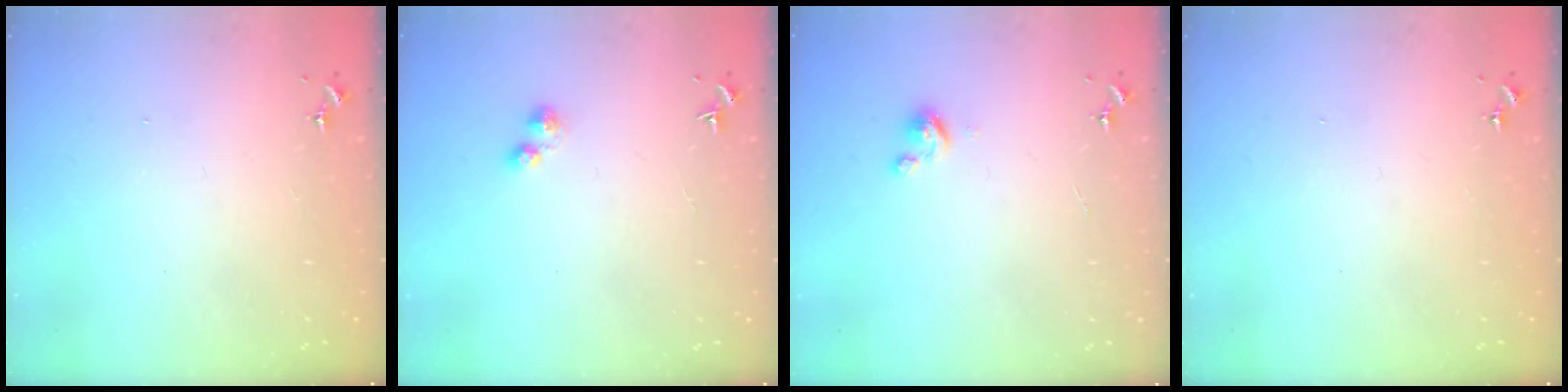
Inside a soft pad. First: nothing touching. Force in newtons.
{"total": 2.5, "press": 2.5, "slide": 0.4}
{"total": 3.5, "press": 3.5, "slide": 0.3}
{"total": 0.0}